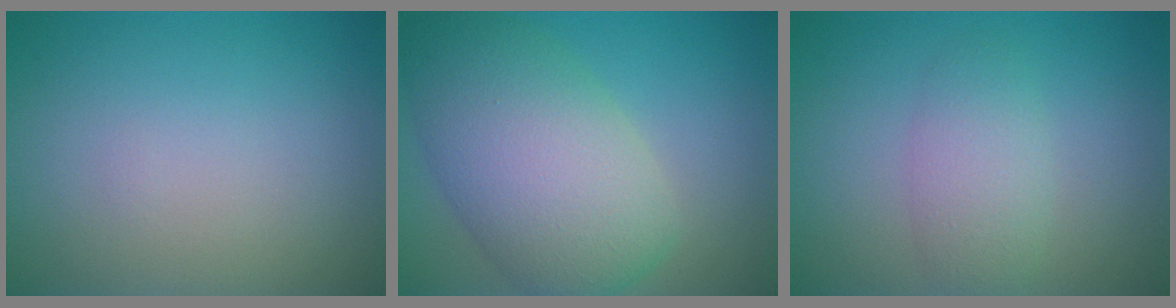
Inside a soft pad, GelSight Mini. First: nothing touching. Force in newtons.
{"total": 9.2, "press": 9.2, "slide": 0.2}
{"total": 2.8, "press": 2.8, "slide": 0.2}